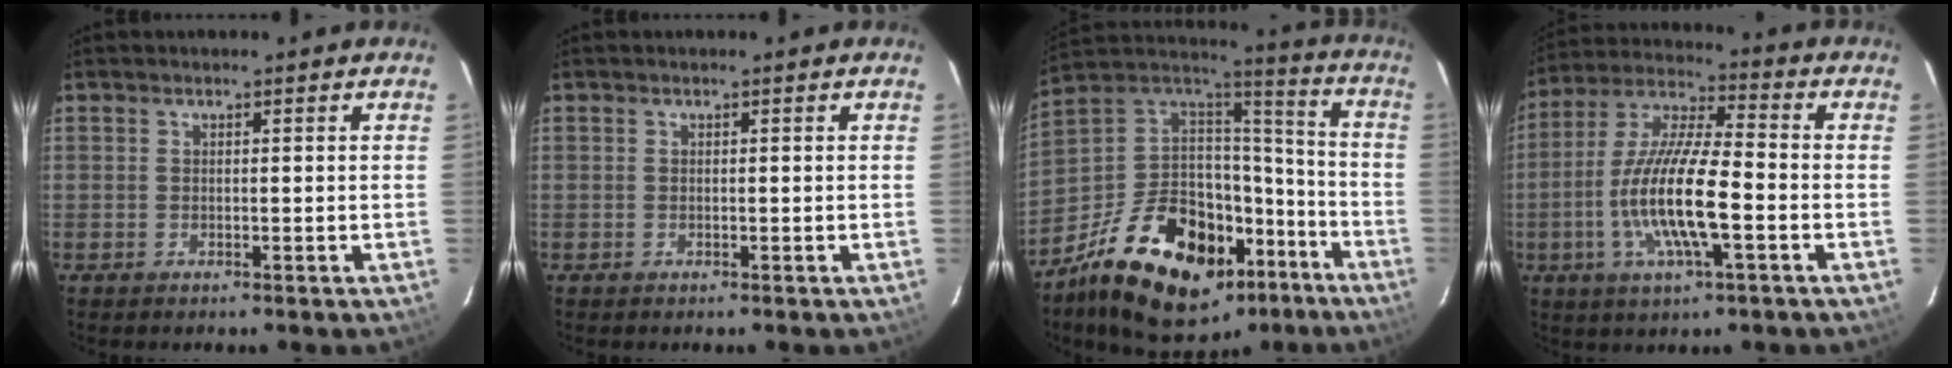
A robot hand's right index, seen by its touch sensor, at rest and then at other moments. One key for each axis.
{"total": 0.0}
{"total": 29.9, "fx": -17.4, "fy": 15.8, "fz": 18.5, "tx": -0.343, "ty": 0.023, "tz": -0.255}
{"total": 15.1, "fx": -4.1, "fy": 3.1, "fz": 14.2, "tx": -0.287, "ty": -0.006, "tz": -0.083}